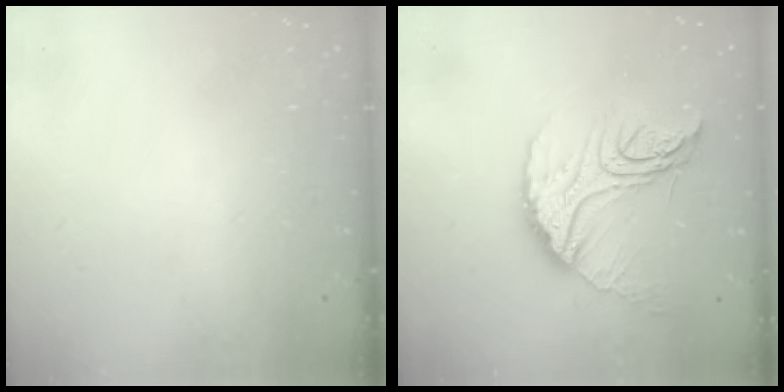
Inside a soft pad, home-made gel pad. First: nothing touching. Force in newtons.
{"total": 16.2, "press": 16.2, "slide": 1.2}